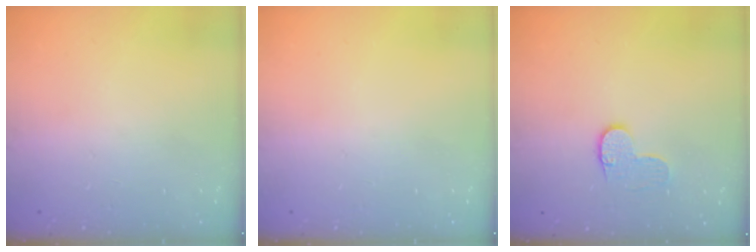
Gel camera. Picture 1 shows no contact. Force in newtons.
{"total": 0.0}
{"total": 6.3, "press": 6.3, "slide": 0.3}